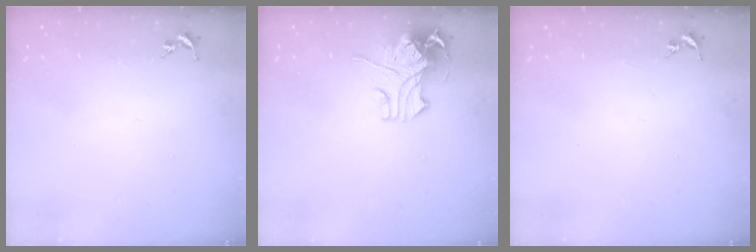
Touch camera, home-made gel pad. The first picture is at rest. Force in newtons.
{"total": 10.7, "press": 10.6, "slide": 1.8}
{"total": 0.0}